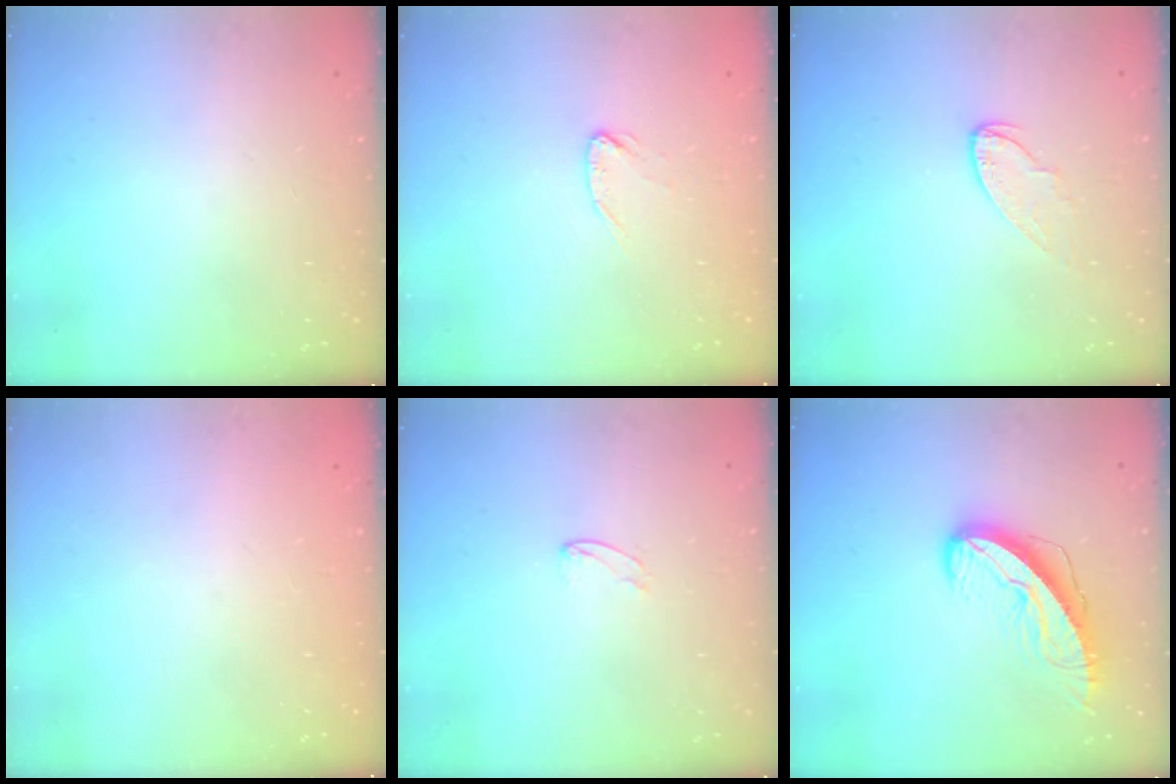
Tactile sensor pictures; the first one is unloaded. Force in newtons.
{"total": 3.8, "press": 3.8, "slide": 0.3}
{"total": 5.6, "press": 5.6, "slide": 0.1}
{"total": 0.0}
{"total": 3.6, "press": 3.6, "slide": 0.3}
{"total": 9.6, "press": 9.5, "slide": 1.2}